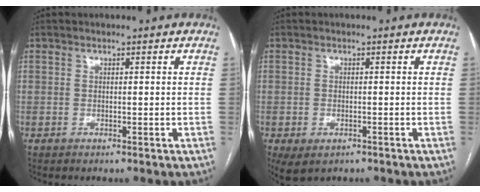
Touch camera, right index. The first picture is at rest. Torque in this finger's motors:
{"motor_torque": [0.17, -0.19, 0.01, 0.01]}